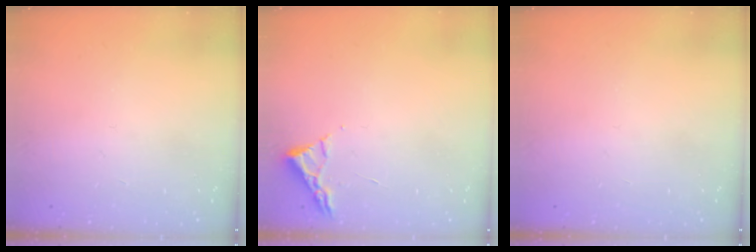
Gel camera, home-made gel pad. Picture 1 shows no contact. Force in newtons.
{"total": 3.0, "press": 2.9, "slide": 0.4}
{"total": 0.0}